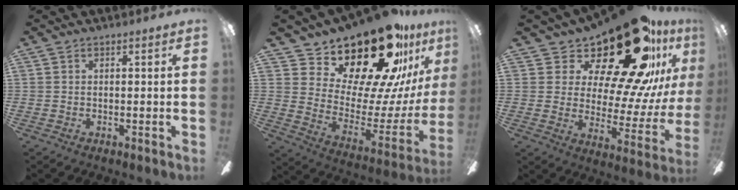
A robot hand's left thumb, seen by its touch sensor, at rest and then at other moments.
{"total": 26.6, "force": [20.9, 9.3, 13.5], "torque": [-0.210, -0.155, 0.364]}
{"total": 27.4, "force": [18.2, 10.0, 17.9], "torque": [-0.268, -0.128, 0.303]}